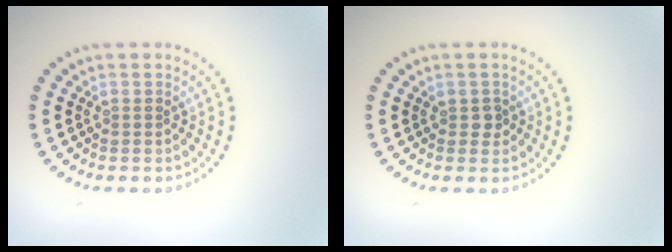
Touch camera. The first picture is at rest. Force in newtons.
{"total": 0.9, "press": 0.8, "slide": 0.3}